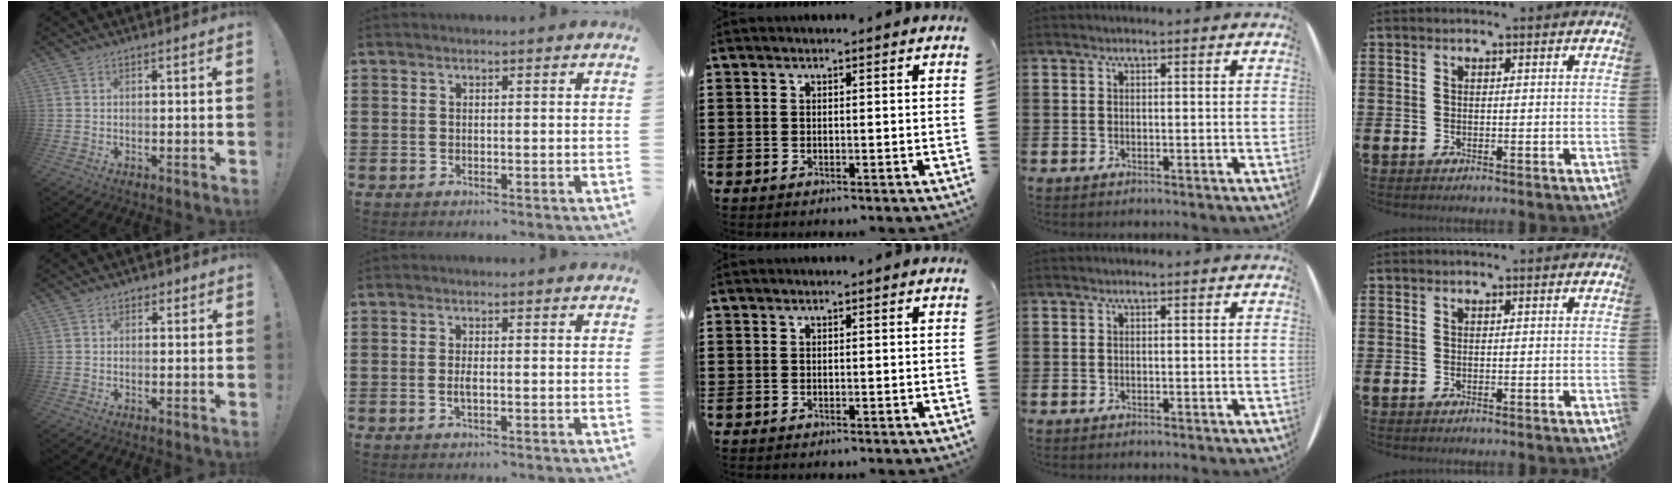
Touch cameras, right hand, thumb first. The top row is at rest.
{"thumb": {"total": 1.6, "force": [0.7, 1.3, 0.5], "torque": [0.000, -0.002, 0.011]}, "index": {"total": 1.3, "force": [-0.3, 0.3, 1.2], "torque": [-0.031, -0.003, -0.007]}}